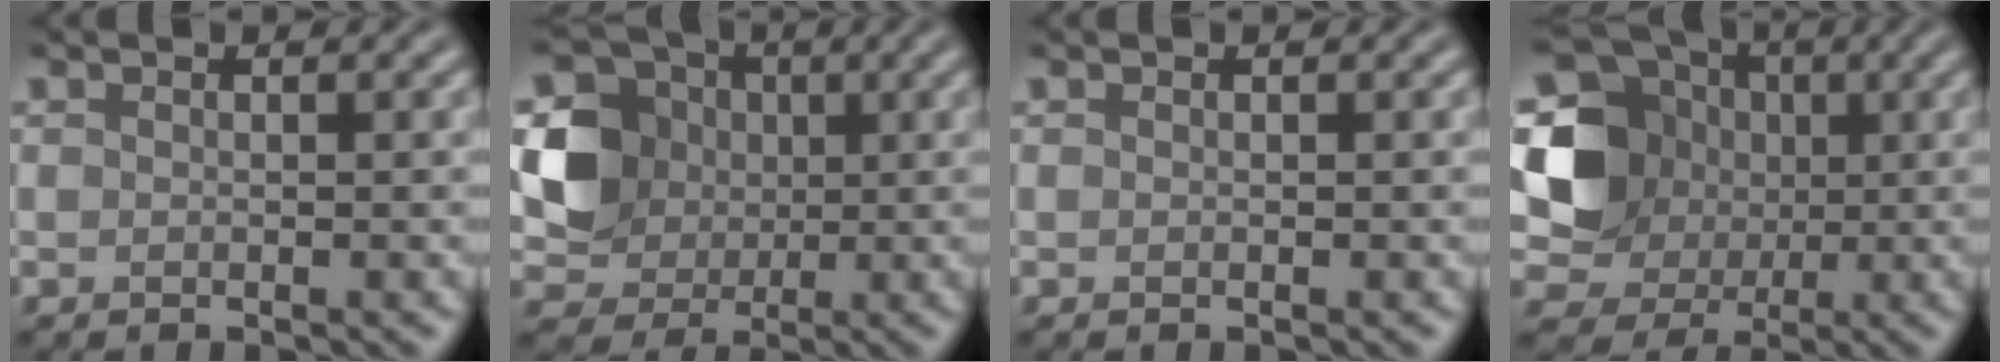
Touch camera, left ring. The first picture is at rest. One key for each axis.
{"total": 5.4, "fx": 0.5, "fy": 5.0, "fz": 2.1, "tx": -0.035, "ty": 0.004, "tz": 0.007}
{"total": 0.0}
{"total": 9.0, "fx": 1.2, "fy": 8.2, "fz": 3.7, "tx": -0.076, "ty": 0.011, "tz": 0.001}